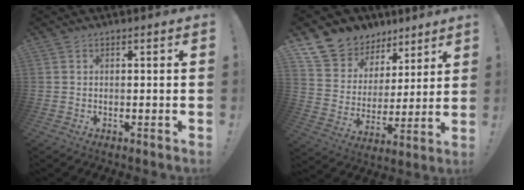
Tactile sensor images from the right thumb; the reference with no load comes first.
{"total": 12.8, "force": [9.4, 8.5, 2.3], "torque": [-0.046, -0.072, 0.185]}